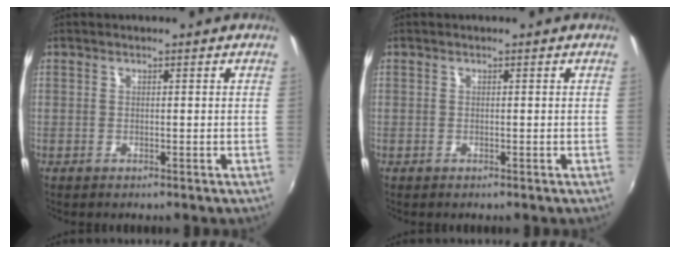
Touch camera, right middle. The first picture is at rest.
{"total": 0.0}